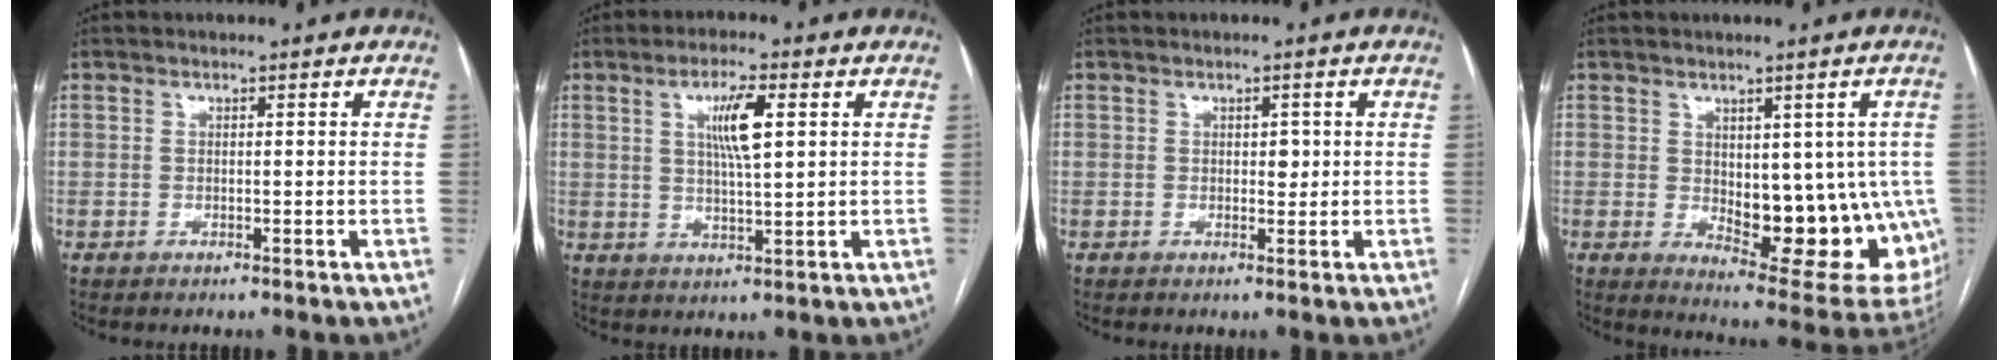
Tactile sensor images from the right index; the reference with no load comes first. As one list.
[{"total": 6.7, "force": [2.1, 0.9, 6.3], "torque": [-0.115, 0.002, 0.038]}, {"total": 1.6, "force": [0.2, 1.0, 1.2], "torque": [-0.014, 0.001, 0.003]}, {"total": 16.1, "force": [-1.7, 7.1, 14.4], "torque": [-0.133, -0.002, 0.000]}]